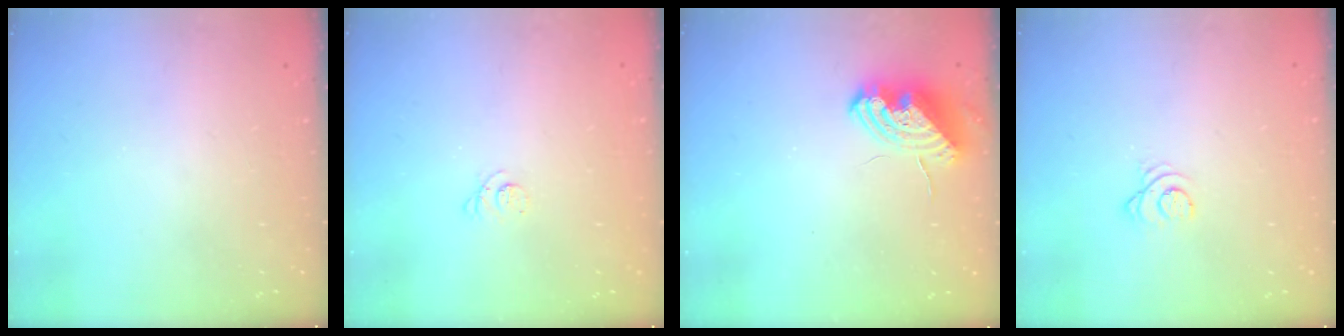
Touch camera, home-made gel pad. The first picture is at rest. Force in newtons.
{"total": 2.3, "press": 2.3, "slide": 0.3}
{"total": 9.1, "press": 9.0, "slide": 1.4}
{"total": 2.8, "press": 2.8, "slide": 0.3}